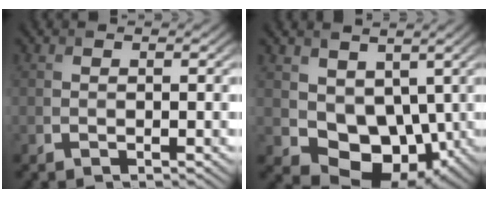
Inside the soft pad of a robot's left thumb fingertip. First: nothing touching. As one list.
[{"total": 7.8, "force": [1.1, 5.9, 5.0], "torque": [-0.099, -0.021, 0.018]}]